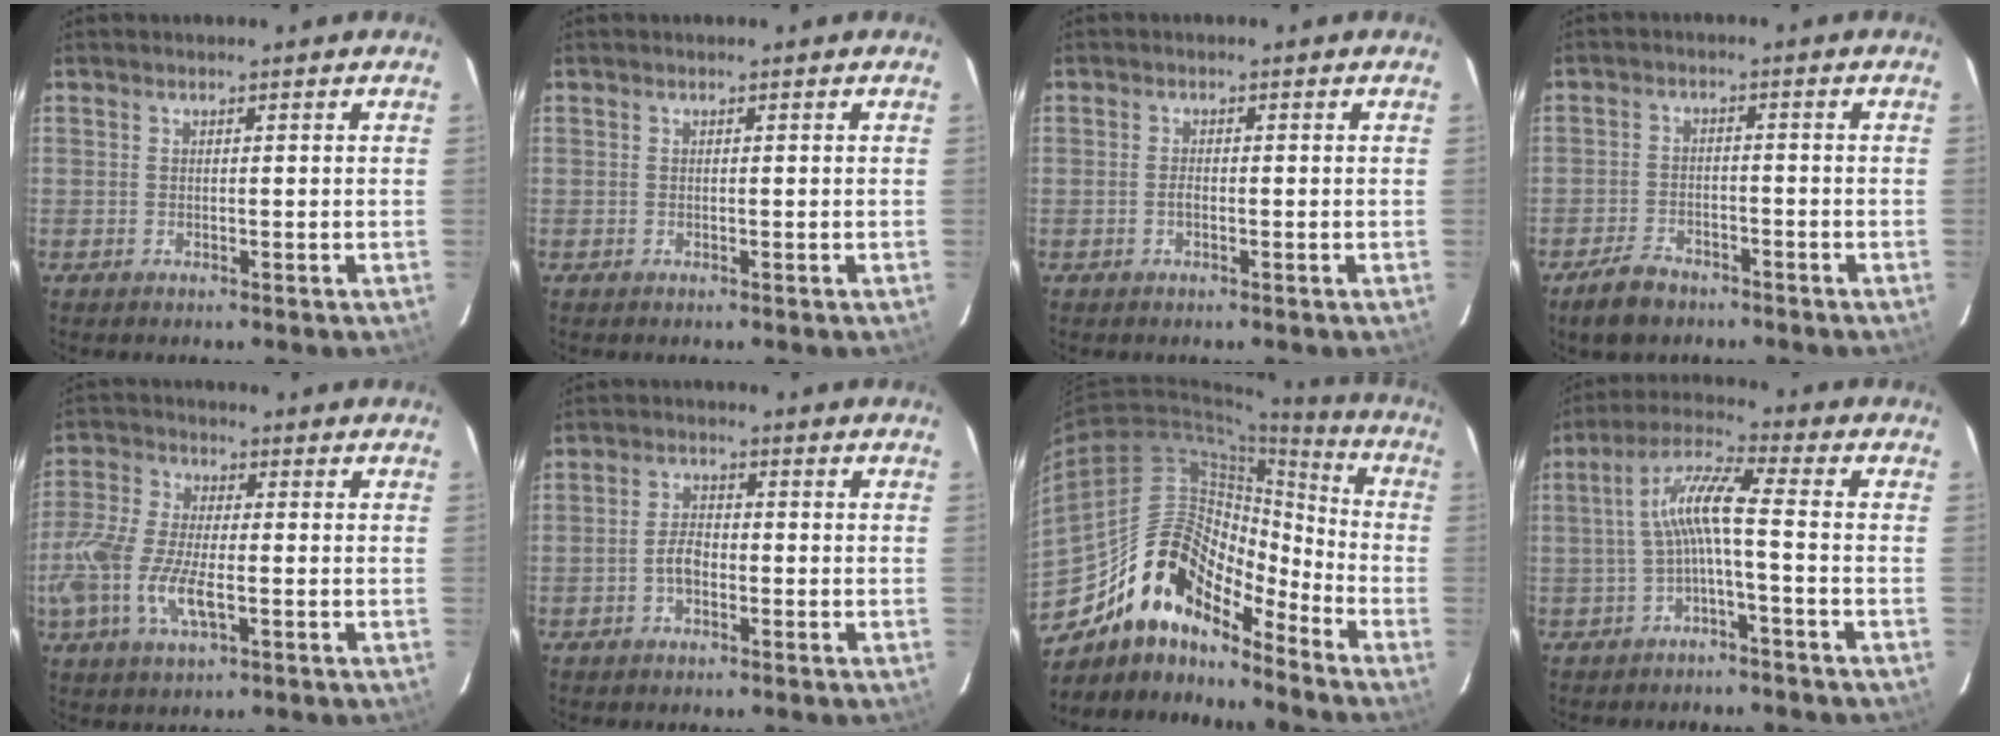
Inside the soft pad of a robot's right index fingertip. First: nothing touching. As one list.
[{"total": 0.0}, {"total": 1.2, "force": [-0.4, 0.6, 0.9], "torque": [-0.019, 0.002, -0.009]}, {"total": 6.3, "force": [-4.8, 3.3, 2.4], "torque": [-0.069, 0.004, -0.079]}, {"total": 12.9, "force": [-3.9, 5.1, 11.2], "torque": [-0.250, -0.009, -0.080]}, {"total": 3.7, "force": [-1.4, 2.1, 2.7], "torque": [-0.055, 0.008, -0.025]}, {"total": 16.2, "force": [-12.4, 7.4, 7.4], "torque": [-0.132, 0.031, -0.227]}, {"total": 7.3, "force": [-1.7, 0.3, 7.1], "torque": [-0.161, 0.019, -0.031]}]